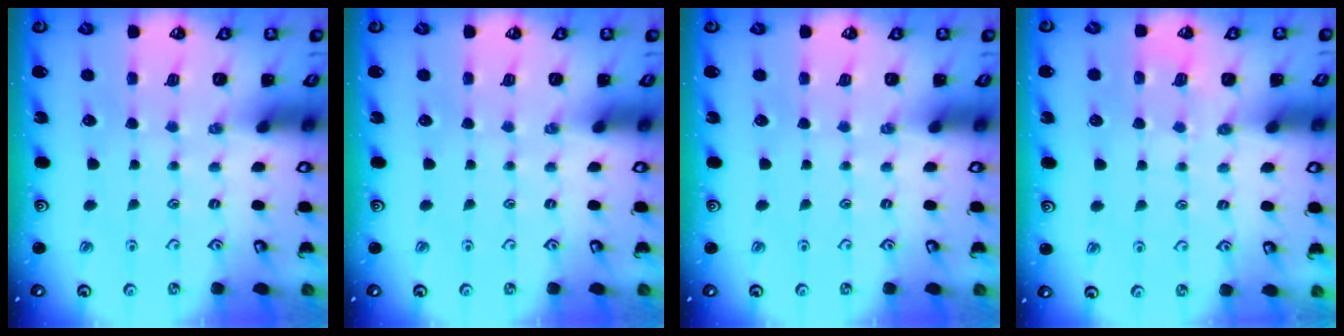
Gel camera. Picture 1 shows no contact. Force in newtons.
{"total": 0.0}
{"total": 0.0}
{"total": 5.9, "press": 5.8, "slide": 1.0}